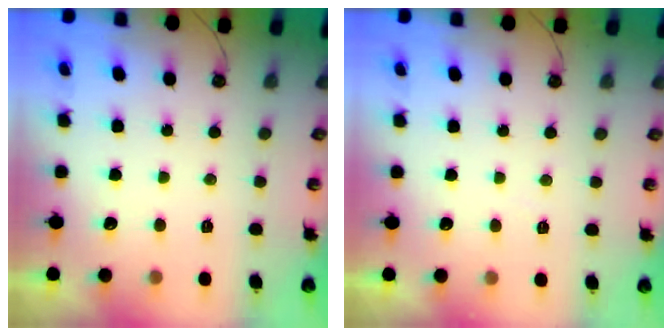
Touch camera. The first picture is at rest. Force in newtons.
{"total": 2.9, "press": 2.9, "slide": 0.5}